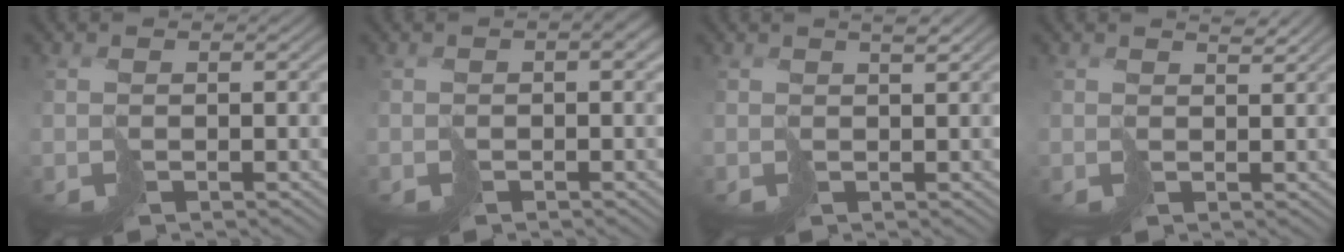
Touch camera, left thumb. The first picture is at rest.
{"total": 2.2, "force": [0.1, 1.1, 1.9], "torque": [-0.027, 0.003, 0.006]}
{"total": 1.7, "force": [1.0, 0.2, 1.3], "torque": [-0.018, 0.007, 0.018]}
{"total": 1.5, "force": [1.3, 0.3, 0.7], "torque": [-0.011, 0.001, 0.024]}